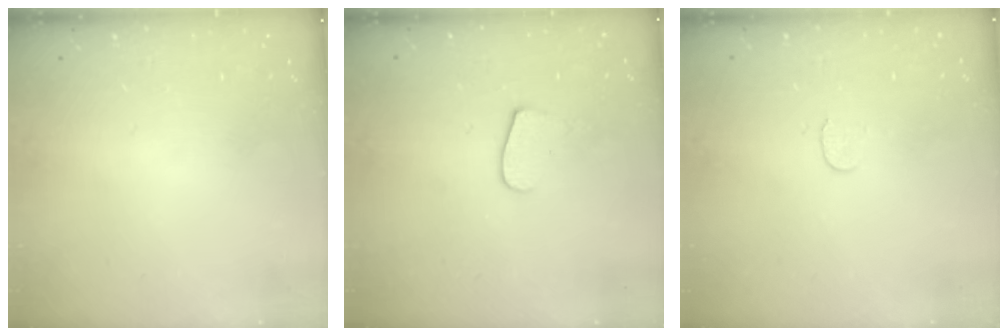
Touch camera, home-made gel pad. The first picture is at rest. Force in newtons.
{"total": 6.7, "press": 6.7, "slide": 0.6}
{"total": 3.8, "press": 3.8, "slide": 0.3}